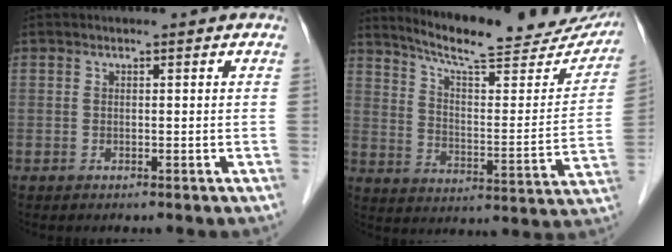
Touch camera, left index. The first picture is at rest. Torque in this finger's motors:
{"motor_torque": [0.34, -0.25, 0.35, 0.09]}